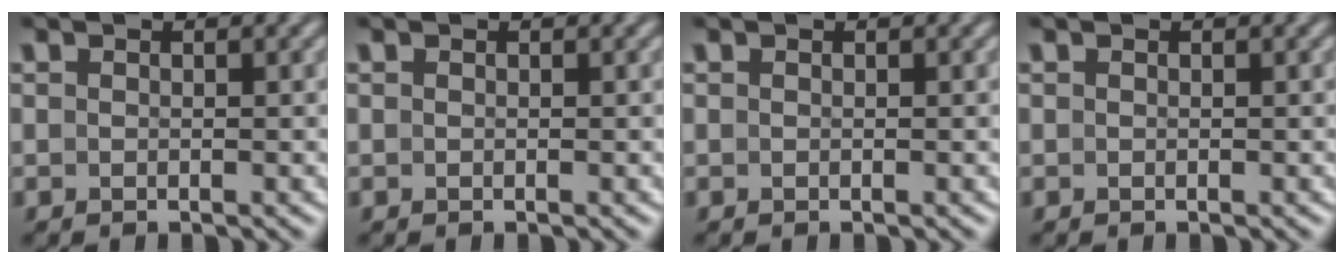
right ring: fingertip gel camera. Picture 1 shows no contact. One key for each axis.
{"total": 0.0}
{"total": 0.0}
{"total": 0.0}